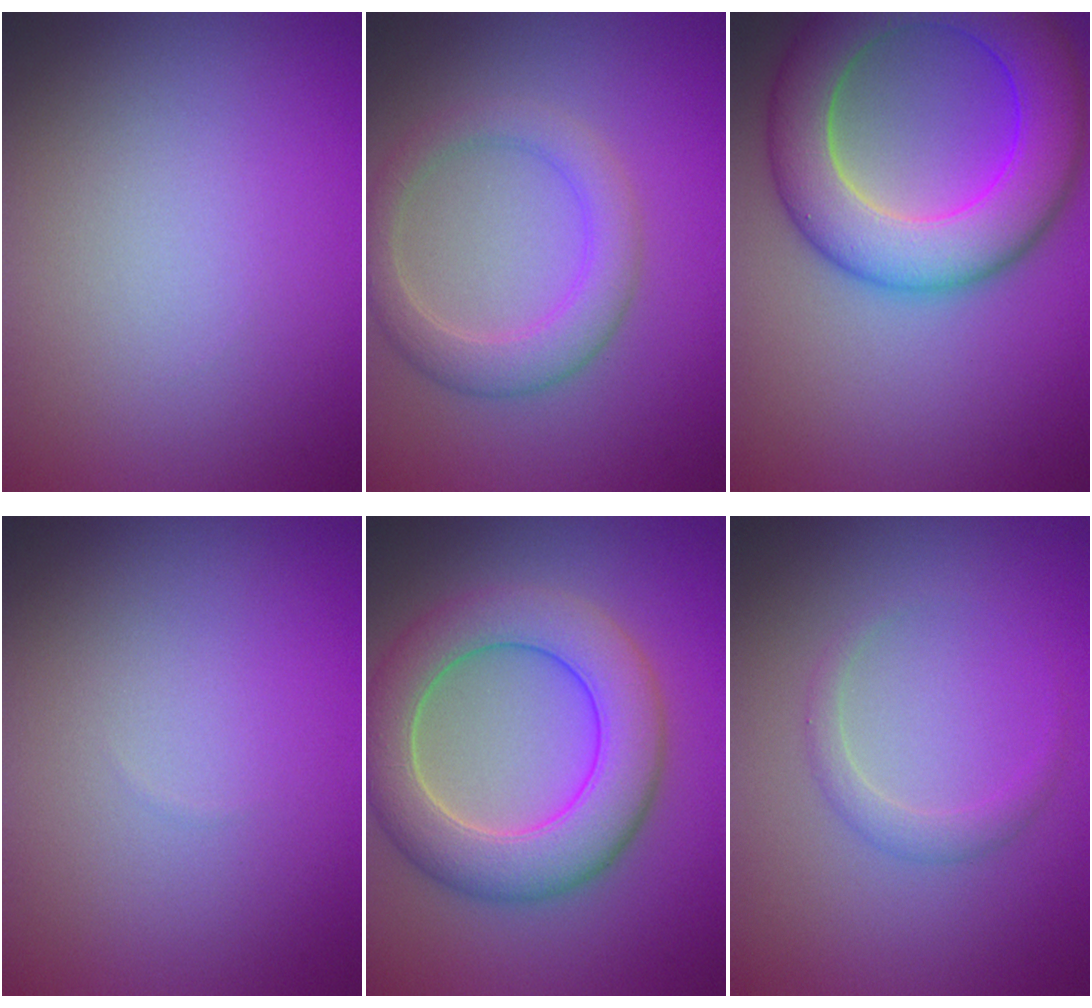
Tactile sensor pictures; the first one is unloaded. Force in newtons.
{"total": 3.6, "press": 3.6, "slide": 0.1}
{"total": 9.5, "press": 9.5, "slide": 0.2}
{"total": 0.0}
{"total": 7.8, "press": 7.8, "slide": 0.2}
{"total": 1.5, "press": 1.5, "slide": 0.1}